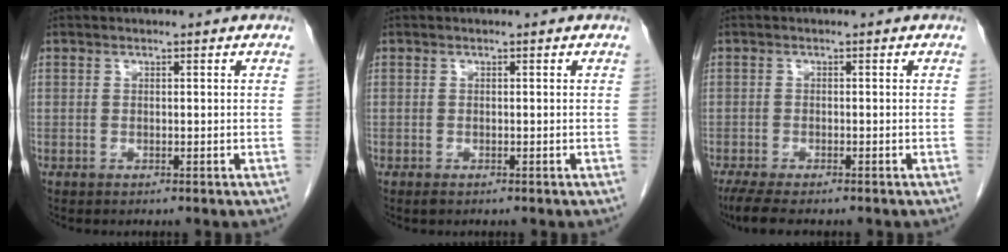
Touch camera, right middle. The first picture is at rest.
{"total": 0.5, "force": [-0.4, 0.2, 0.3], "torque": [-0.007, -0.001, -0.004]}
{"total": 5.8, "force": [-4.5, 1.1, 3.4], "torque": [-0.057, -0.014, -0.069]}